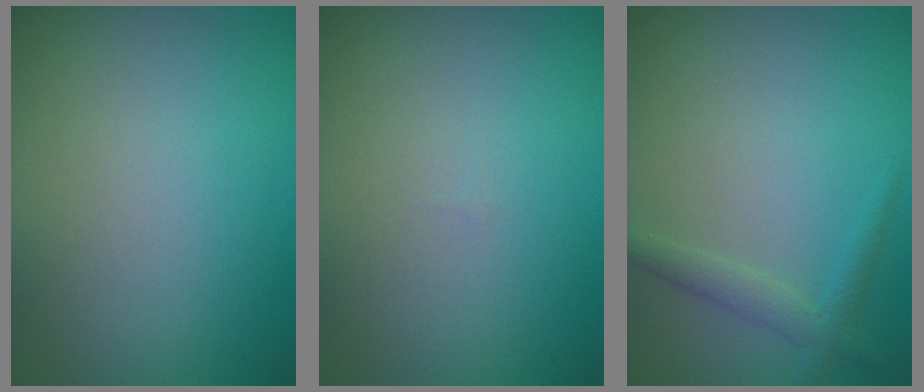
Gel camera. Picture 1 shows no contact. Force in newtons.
{"total": 0.0}
{"total": 1.8, "press": 1.8, "slide": 0.0}